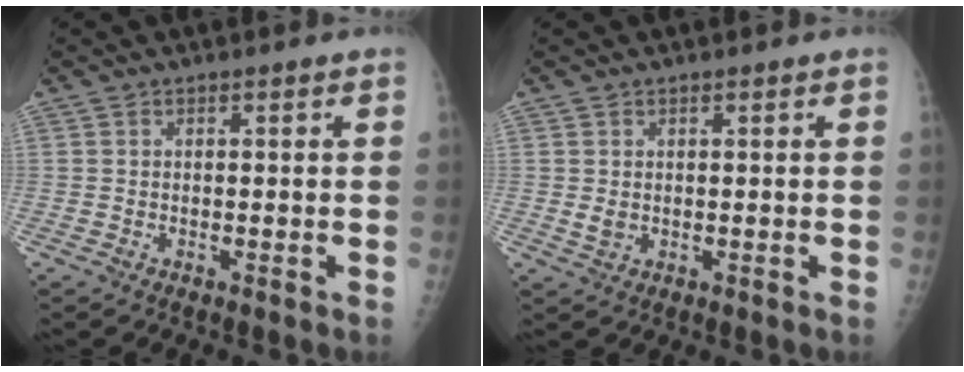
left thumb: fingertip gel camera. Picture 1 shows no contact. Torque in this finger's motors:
{"motor_torque": [0.42, 0.44, 0.29, 0.09, 0.00]}